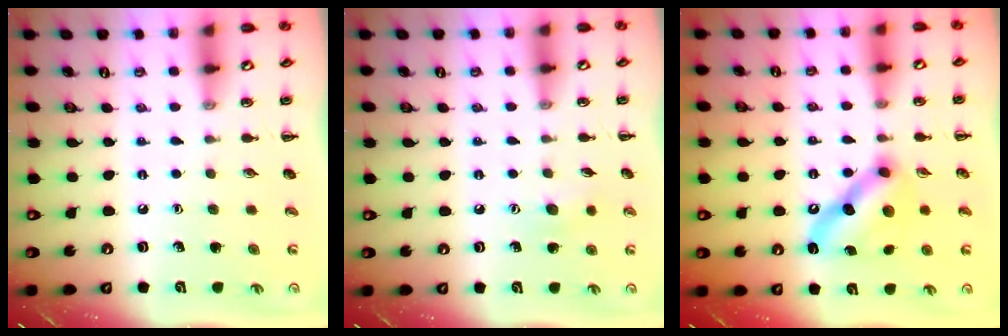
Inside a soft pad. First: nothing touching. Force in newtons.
{"total": 6.3, "press": 6.3, "slide": 1.0}
{"total": 12.6, "press": 12.5, "slide": 1.3}